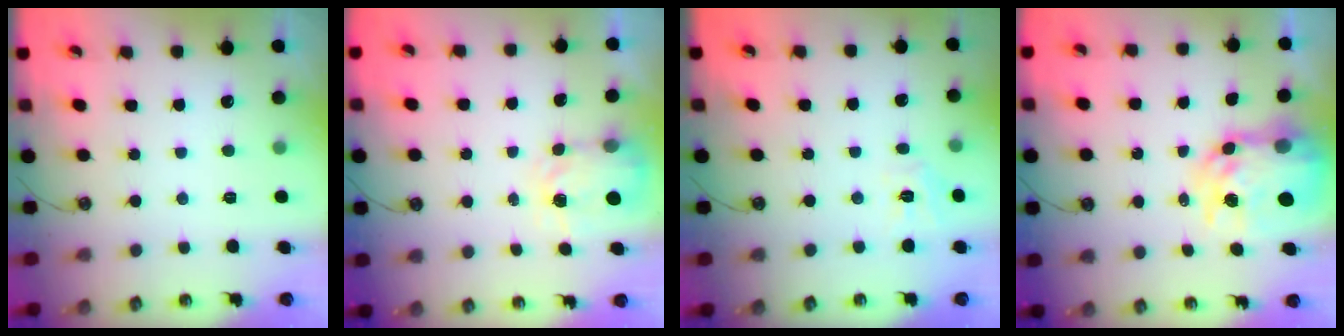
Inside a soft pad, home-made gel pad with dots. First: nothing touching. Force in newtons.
{"total": 3.7, "press": 3.6, "slide": 0.7}
{"total": 5.4, "press": 5.4, "slide": 0.5}
{"total": 11.9, "press": 11.9, "slide": 1.0}